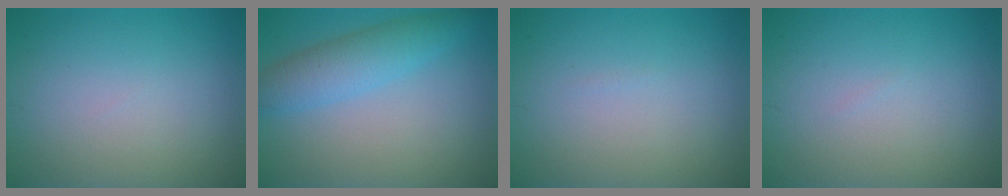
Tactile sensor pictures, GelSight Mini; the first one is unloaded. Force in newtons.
{"total": 4.0, "press": 4.0, "slide": 0.1}
{"total": 0.0}
{"total": 0.0}